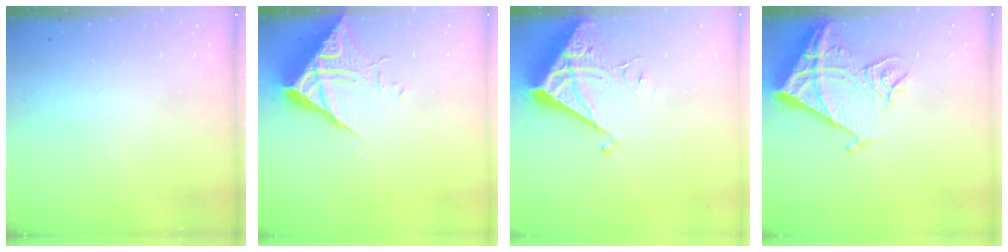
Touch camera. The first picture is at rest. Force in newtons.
{"total": 10.5, "press": 10.4, "slide": 1.0}
{"total": 7.0, "press": 7.0, "slide": 0.6}
{"total": 14.7, "press": 14.6, "slide": 1.6}